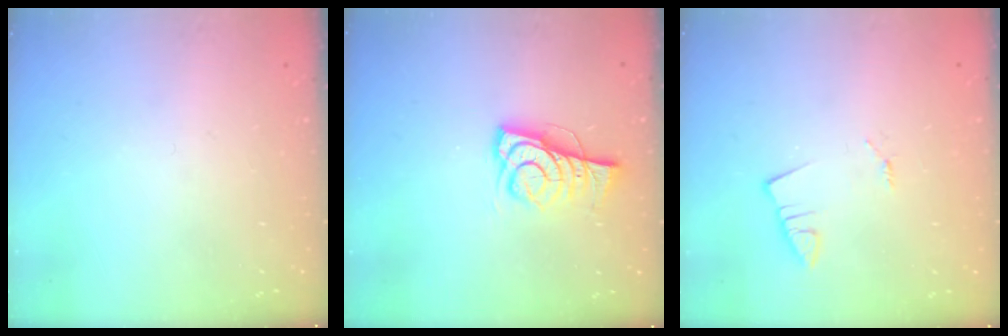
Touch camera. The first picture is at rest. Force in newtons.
{"total": 7.3, "press": 7.3, "slide": 0.9}
{"total": 1.3, "press": 1.3, "slide": 0.1}